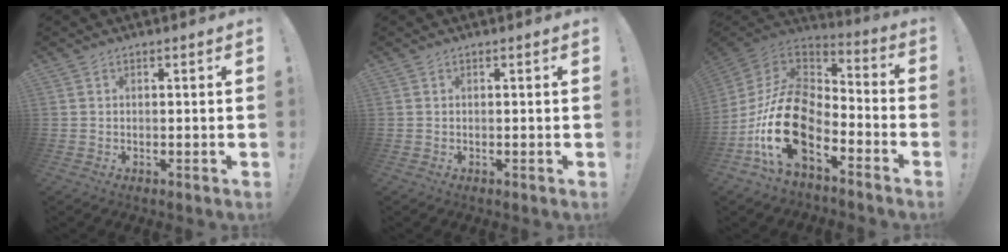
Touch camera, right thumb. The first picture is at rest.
{"total": 0.0}
{"total": 21.8, "force": [-8.7, 12.2, 15.9], "torque": [-0.335, 0.038, -0.146]}